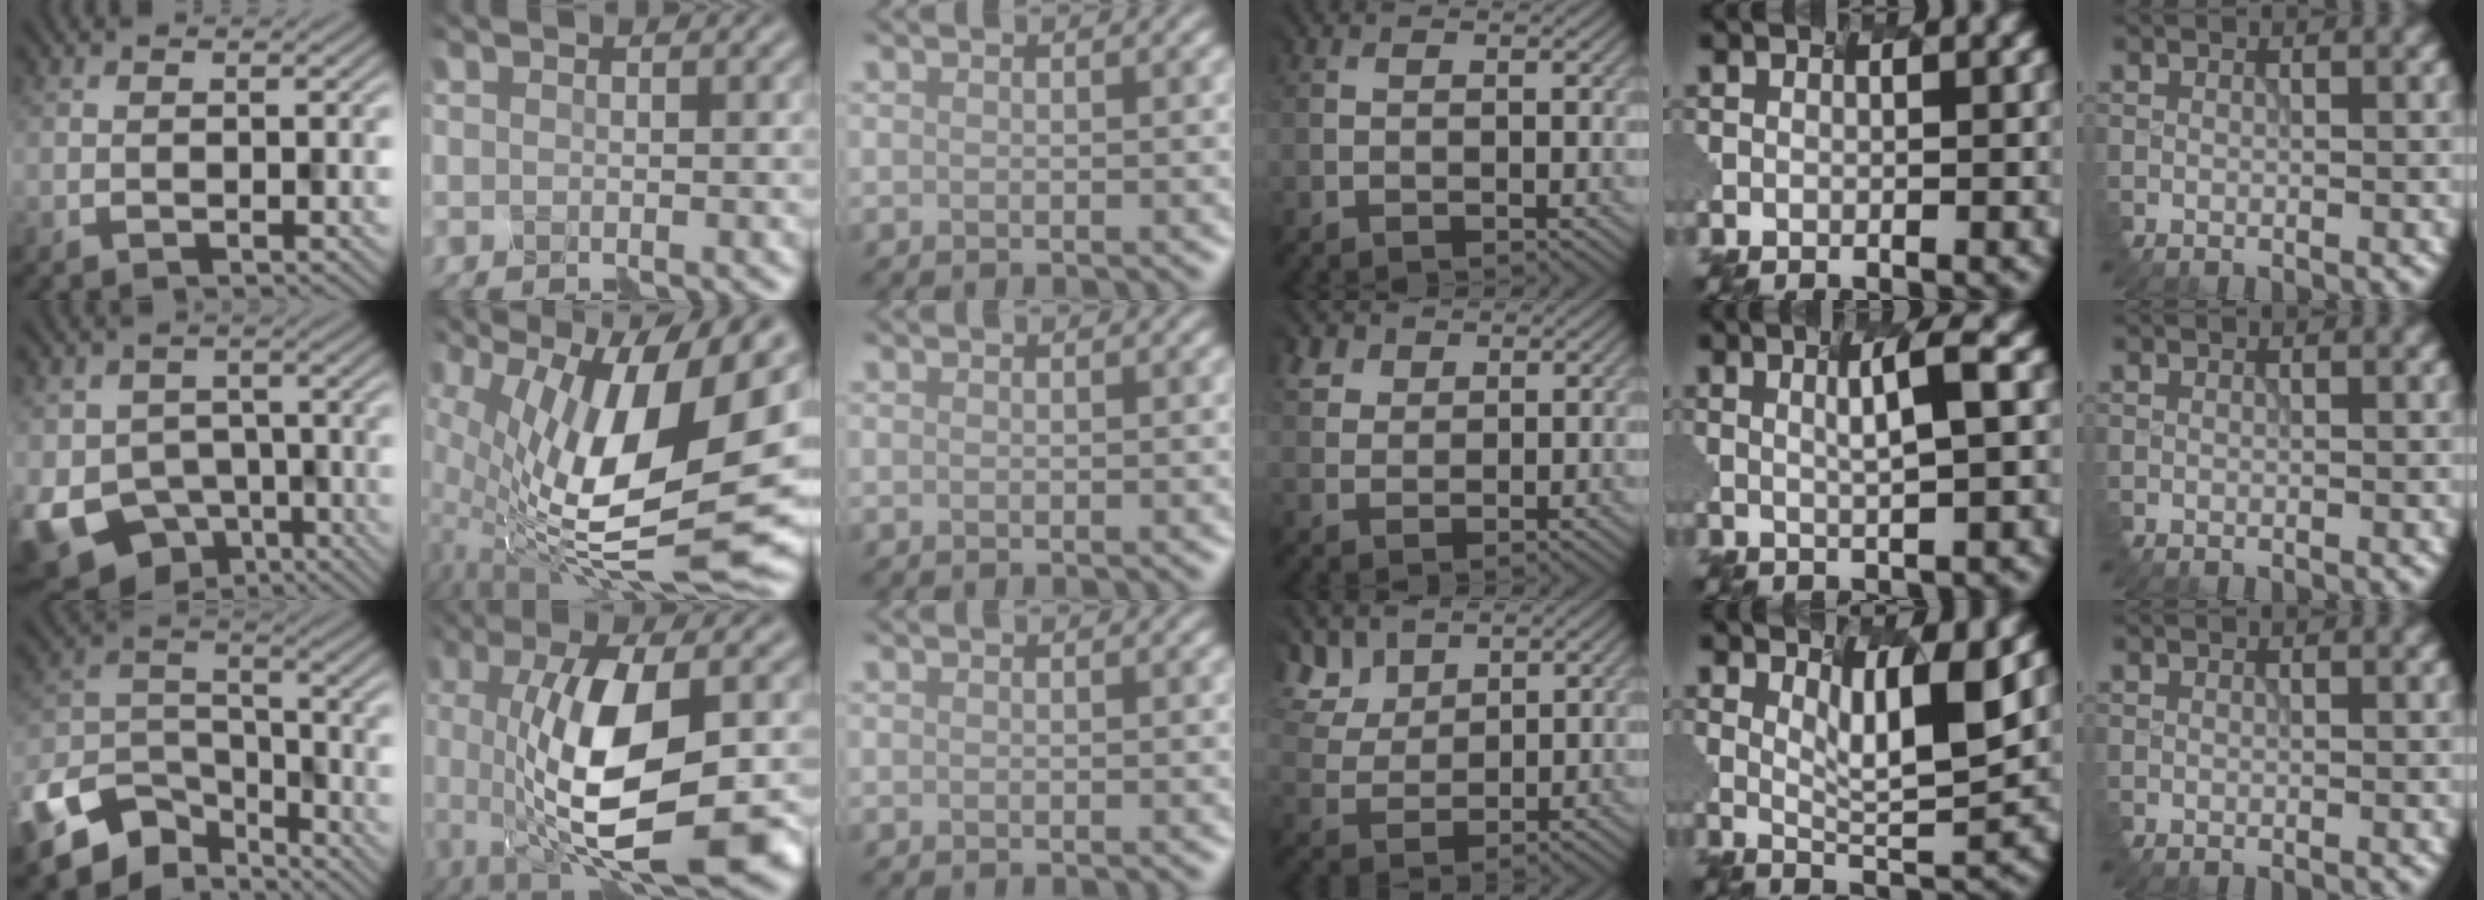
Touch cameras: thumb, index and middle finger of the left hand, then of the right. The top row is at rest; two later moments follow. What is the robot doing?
{"motion": "disassemble", "object": "puzzle pieces"}